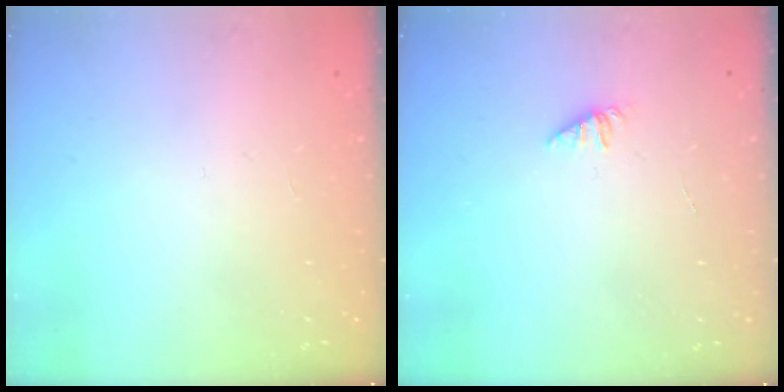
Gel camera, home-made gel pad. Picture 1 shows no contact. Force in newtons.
{"total": 1.8, "press": 1.7, "slide": 0.4}